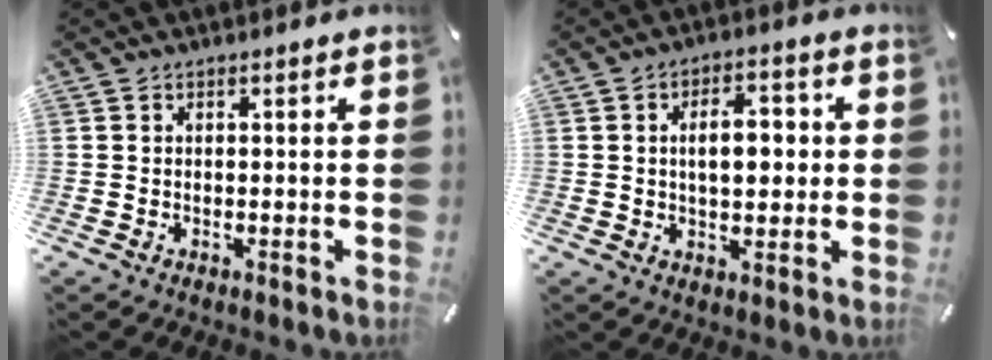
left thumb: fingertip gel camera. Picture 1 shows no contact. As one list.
[{"total": 7.9, "force": [0.8, 4.6, 6.4], "torque": [-0.095, 0.005, 0.006]}]